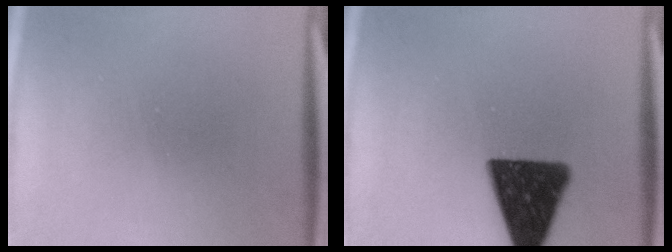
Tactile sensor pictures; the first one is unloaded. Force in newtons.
{"total": 15.4}